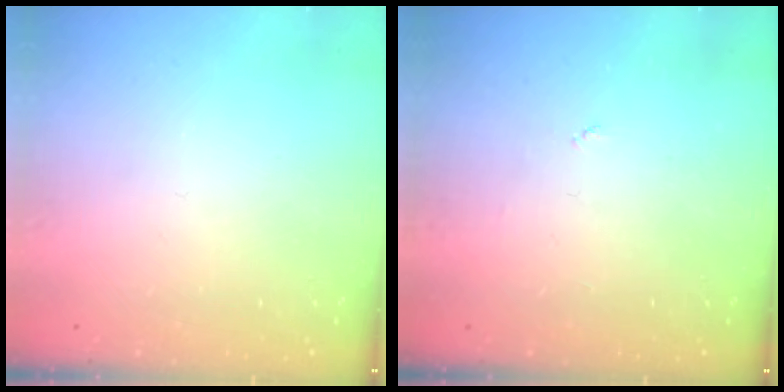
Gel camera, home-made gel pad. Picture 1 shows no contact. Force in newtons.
{"total": 2.7, "press": 2.7, "slide": 0.4}